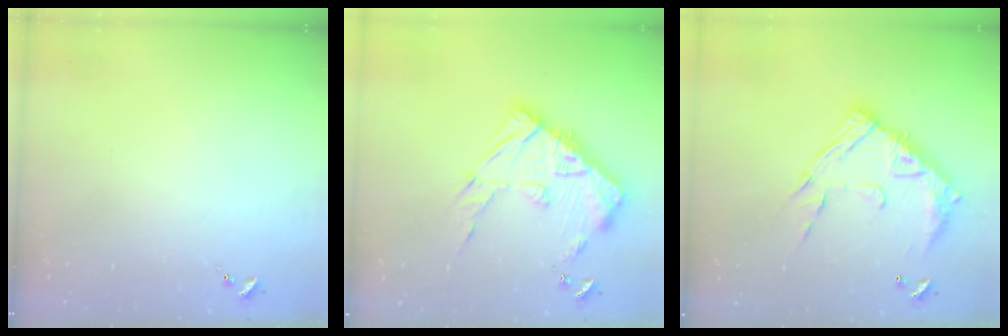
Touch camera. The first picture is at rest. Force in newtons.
{"total": 18.5, "press": 18.5, "slide": 1.8}
{"total": 17.2, "press": 17.1, "slide": 1.4}